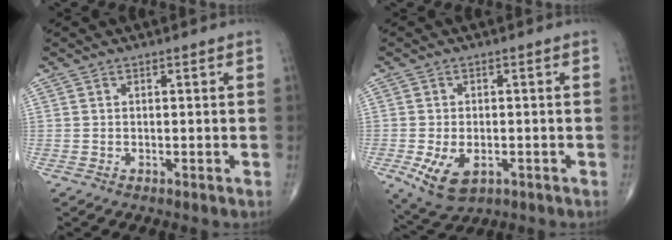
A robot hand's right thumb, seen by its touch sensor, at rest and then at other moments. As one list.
[{"total": 7.8, "force": [-2.7, 4.5, 5.8], "torque": [-0.107, -0.004, -0.036]}]